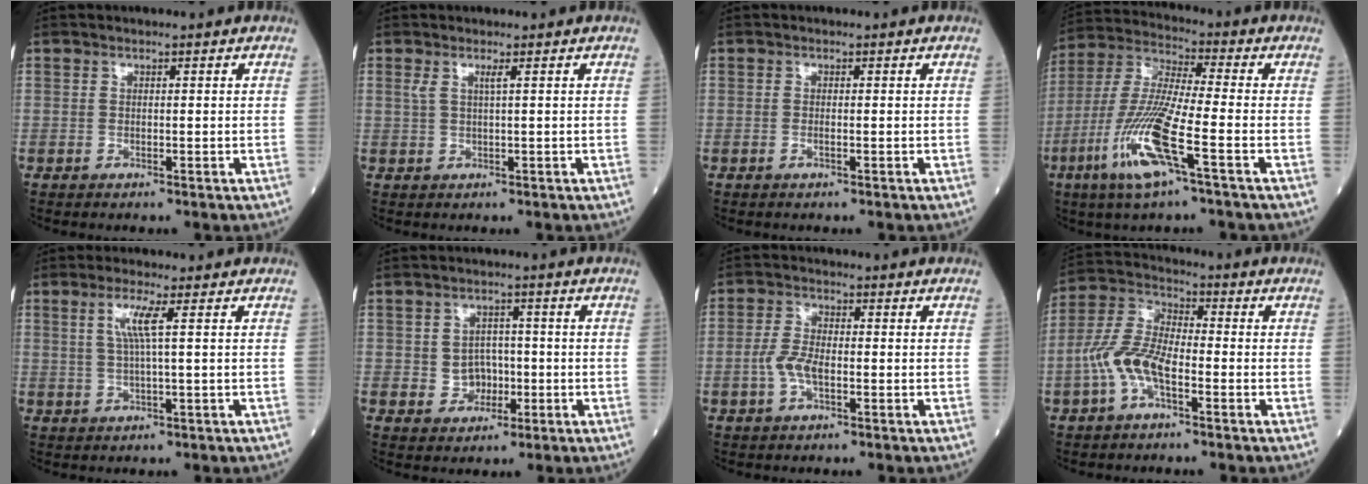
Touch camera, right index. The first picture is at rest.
{"total": 1.4, "force": [0.6, -0.2, 1.3], "torque": [-0.035, 0.005, 0.013]}
{"total": 0.6, "force": [-0.3, -0.1, 0.5], "torque": [-0.014, -0.001, -0.006]}
{"total": 13.7, "force": [-5.6, 0.5, 12.5], "torque": [-0.269, -0.016, -0.114]}
{"total": 3.9, "force": [1.1, -0.5, 3.7], "torque": [-0.079, 0.002, 0.023]}
{"total": 4.2, "force": [-0.6, 3.8, 1.8], "torque": [-0.021, 0.009, -0.004]}
{"total": 4.2, "force": [-1.1, 1.7, 3.7], "torque": [-0.084, 0.006, -0.024]}
{"total": 8.5, "force": [-3.1, 3.4, 7.2], "torque": [-0.169, 0.015, -0.065]}